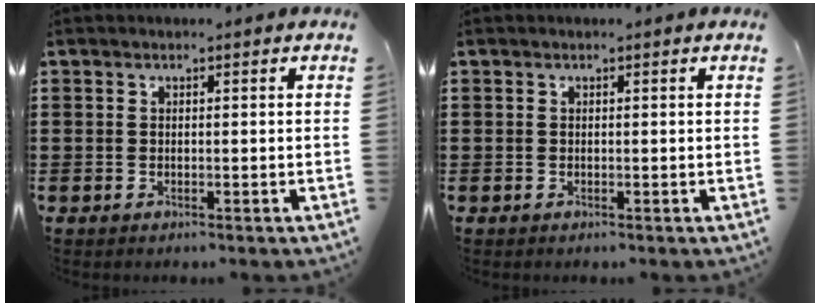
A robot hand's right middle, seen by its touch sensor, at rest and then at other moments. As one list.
[{"total": 0.0}]